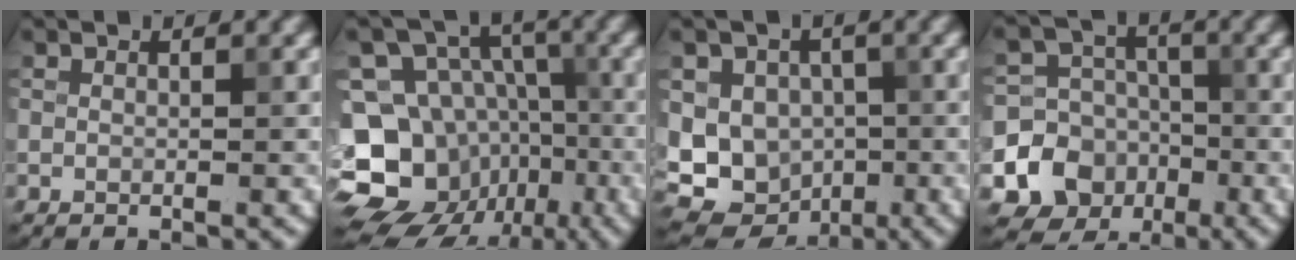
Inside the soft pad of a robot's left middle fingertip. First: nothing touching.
{"total": 16.6, "force": [-6.7, 13.9, 5.9], "torque": [-0.122, -0.013, -0.106]}
{"total": 9.8, "force": [-1.3, 8.6, 4.4], "torque": [-0.071, -0.002, -0.037]}
{"total": 9.7, "force": [-3.6, 8.7, 2.2], "torque": [-0.027, -0.017, -0.082]}